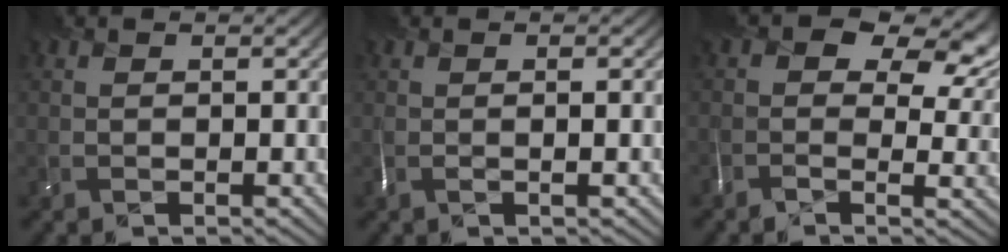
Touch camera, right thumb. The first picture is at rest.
{"total": 1.3, "force": [-0.5, -0.6, 1.0], "torque": [-0.009, 0.005, -0.014]}
{"total": 9.4, "force": [2.4, 5.8, 7.0], "torque": [-0.114, 0.005, 0.044]}